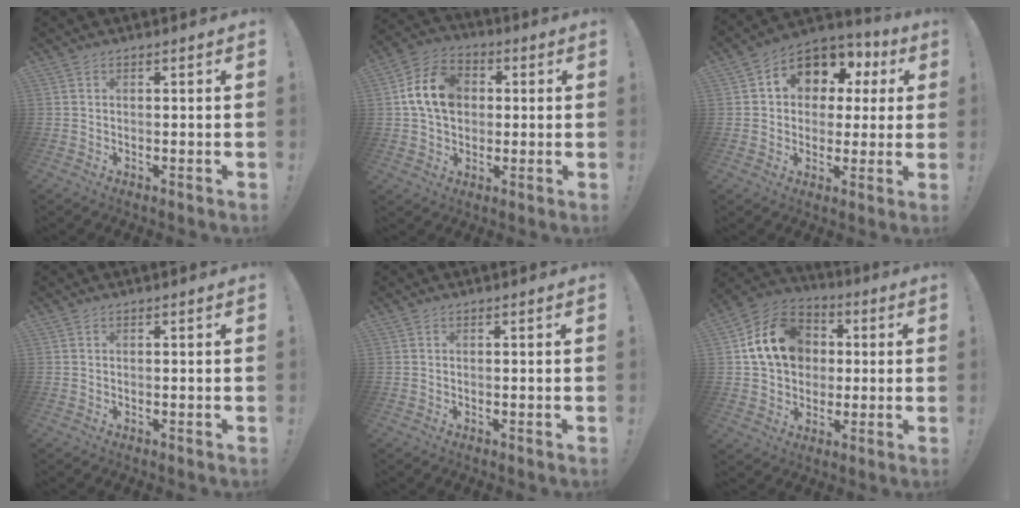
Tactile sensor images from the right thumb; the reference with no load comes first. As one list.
[{"total": 13.7, "force": [2.3, 10.4, 8.6], "torque": [-0.151, 0.010, 0.049]}, {"total": 9.9, "force": [4.2, 7.7, 4.6], "torque": [-0.066, -0.032, 0.079]}, {"total": 0.0}, {"total": 0.0}, {"total": 16.9, "force": [3.5, 13.5, 9.5], "torque": [-0.150, 0.010, 0.077]}]